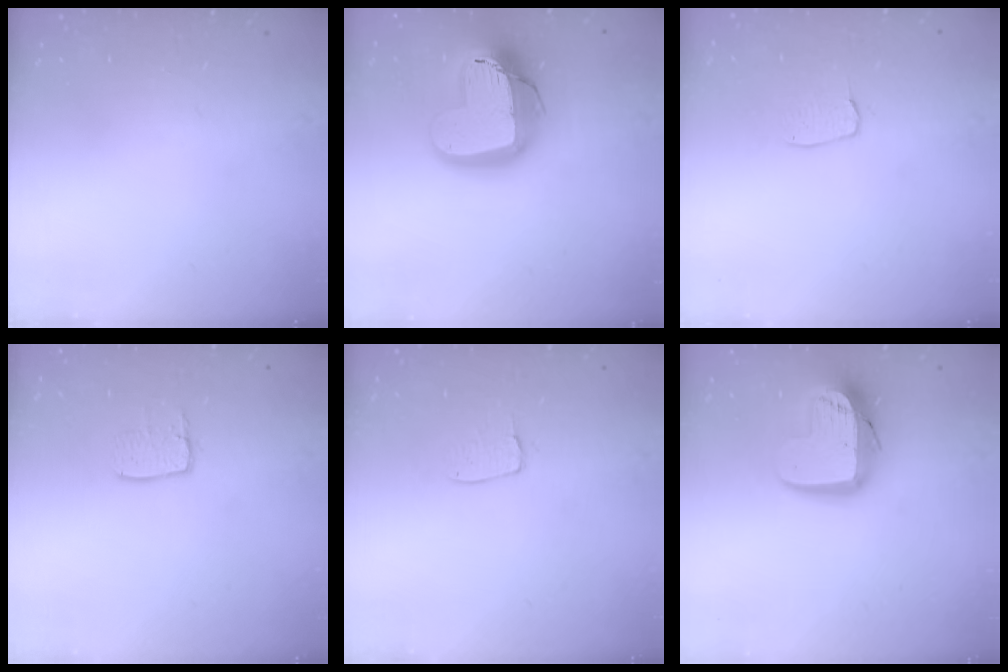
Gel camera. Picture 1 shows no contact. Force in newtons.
{"total": 19.5, "press": 19.5, "slide": 1.6}
{"total": 4.0, "press": 4.0, "slide": 0.2}
{"total": 6.8, "press": 6.8, "slide": 0.4}
{"total": 4.2, "press": 4.2, "slide": 0.2}
{"total": 14.4, "press": 14.3, "slide": 1.4}